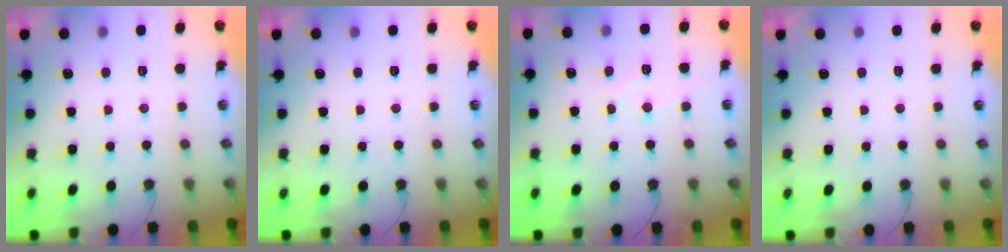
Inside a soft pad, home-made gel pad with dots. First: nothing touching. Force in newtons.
{"total": 0.0}
{"total": 7.1, "press": 7.1, "slide": 0.5}
{"total": 0.0}